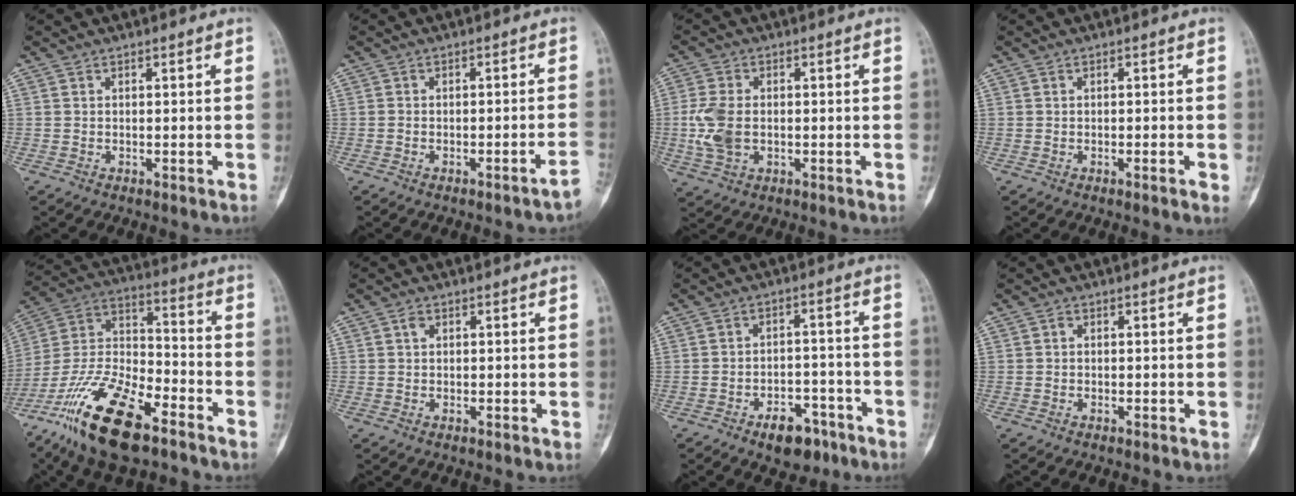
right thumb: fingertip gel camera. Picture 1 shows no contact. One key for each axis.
{"total": 2.5, "fx": -1.9, "fy": 0.0, "fz": 1.6, "tx": -0.015, "ty": 0.024, "tz": -0.025}
{"total": 7.5, "fx": -0.8, "fy": 4.7, "fz": 5.8, "tx": -0.129, "ty": 0.002, "tz": -0.015}
{"total": 1.4, "fx": -0.5, "fy": 0.3, "fz": 1.3, "tx": -0.017, "ty": -0.001, "tz": -0.007}
{"total": 22.3, "fx": -14.4, "fy": 8.5, "fz": 14.8, "tx": -0.306, "ty": 0.058, "tz": -0.266}
{"total": 1.2, "fx": 0.2, "fy": 1.0, "fz": 0.7, "tx": -0.005, "ty": 0.003, "tz": -0.001}
{"total": 8.4, "fx": -5.3, "fy": 4.6, "fz": 4.5, "tx": -0.037, "ty": 0.040, "tz": -0.076}
{"total": 0.8, "fx": -0.3, "fy": 0.6, "fz": 0.4, "tx": 0.001, "ty": 0.004, "tz": -0.009}